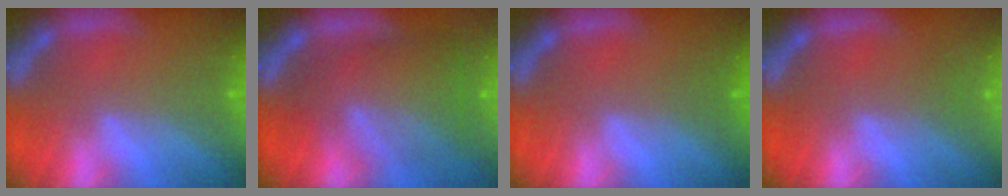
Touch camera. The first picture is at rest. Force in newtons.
{"total": 8.7}
{"total": 1.0}
{"total": 1.0}